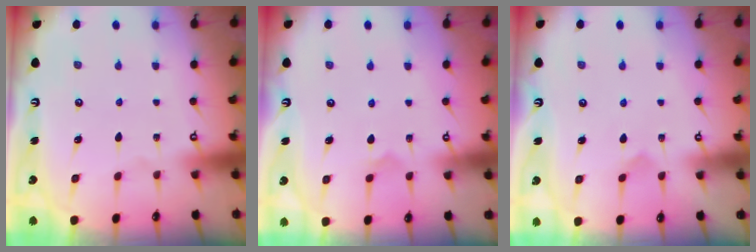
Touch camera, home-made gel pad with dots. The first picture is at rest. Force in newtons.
{"total": 4.1, "press": 4.1, "slide": 0.5}
{"total": 3.6, "press": 3.5, "slide": 0.3}